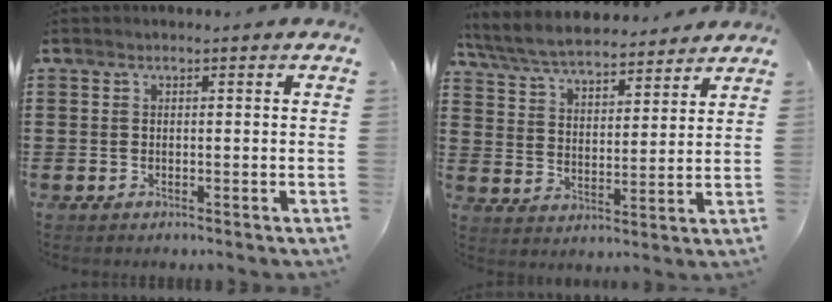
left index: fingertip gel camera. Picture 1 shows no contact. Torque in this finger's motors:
{"motor_torque": [0.94, -1.20, -0.65, 0.02]}